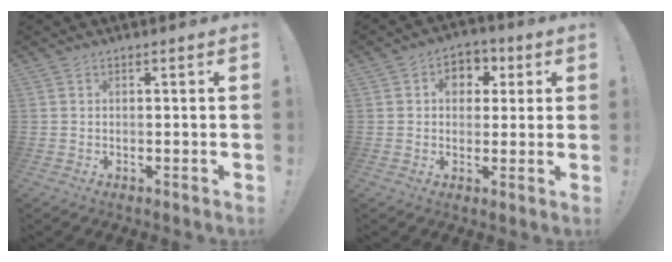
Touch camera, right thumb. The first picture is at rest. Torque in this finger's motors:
{"motor_torque": [0.69, 1.32, 0.50, 0.33, -0.01]}